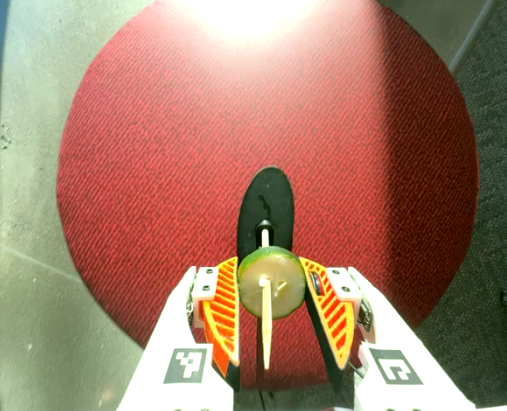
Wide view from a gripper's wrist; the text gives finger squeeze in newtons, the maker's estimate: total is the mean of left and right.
{"total": 9.3, "left": 9.0, "right": 9.5}